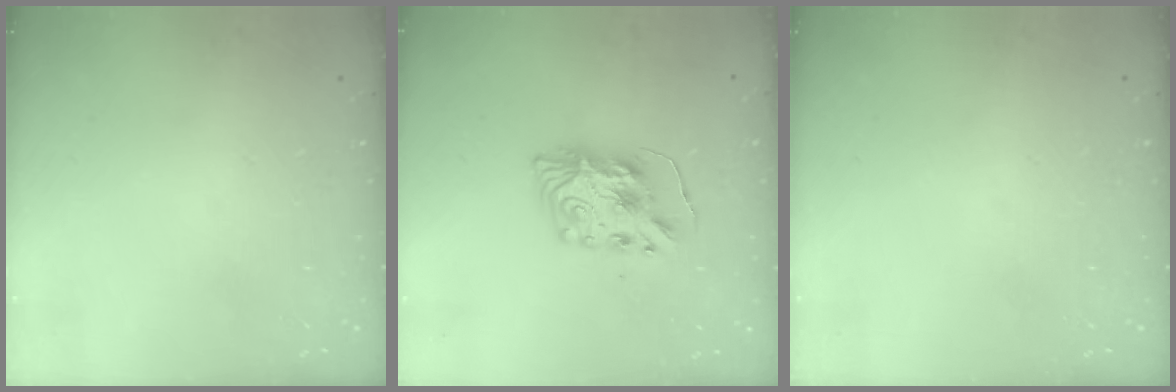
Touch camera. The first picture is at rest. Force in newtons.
{"total": 9.5, "press": 9.5, "slide": 0.4}
{"total": 0.0}